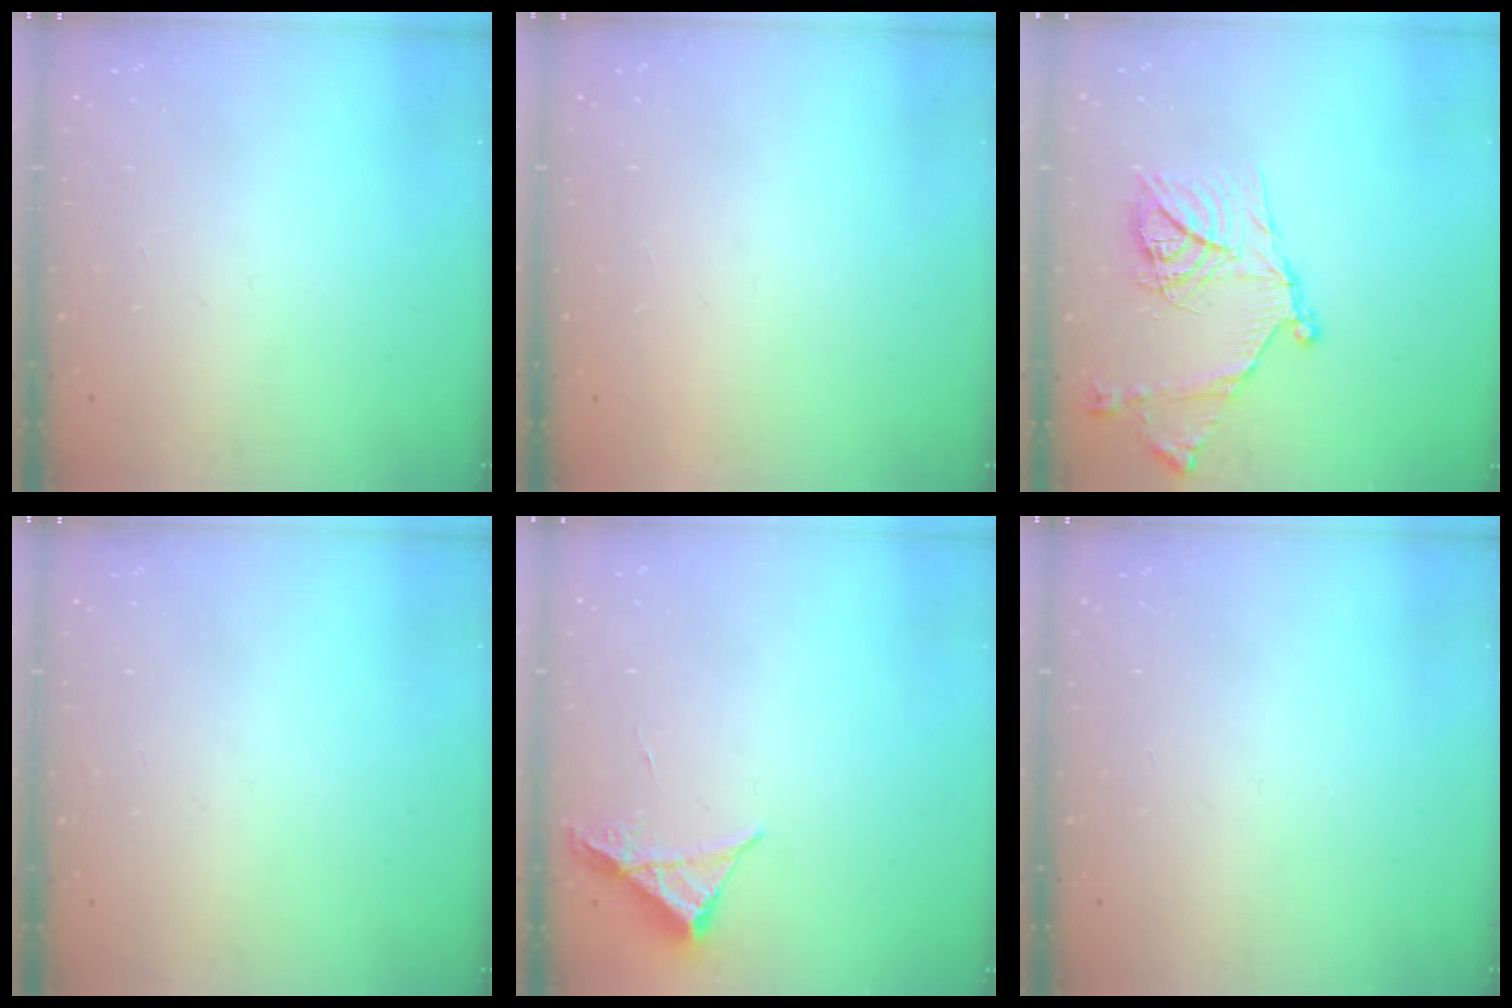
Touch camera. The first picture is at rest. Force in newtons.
{"total": 1.5, "press": 1.5, "slide": 0.1}
{"total": 18.9, "press": 18.8, "slide": 1.9}
{"total": 0.0}
{"total": 3.9, "press": 3.8, "slide": 0.5}
{"total": 0.0}